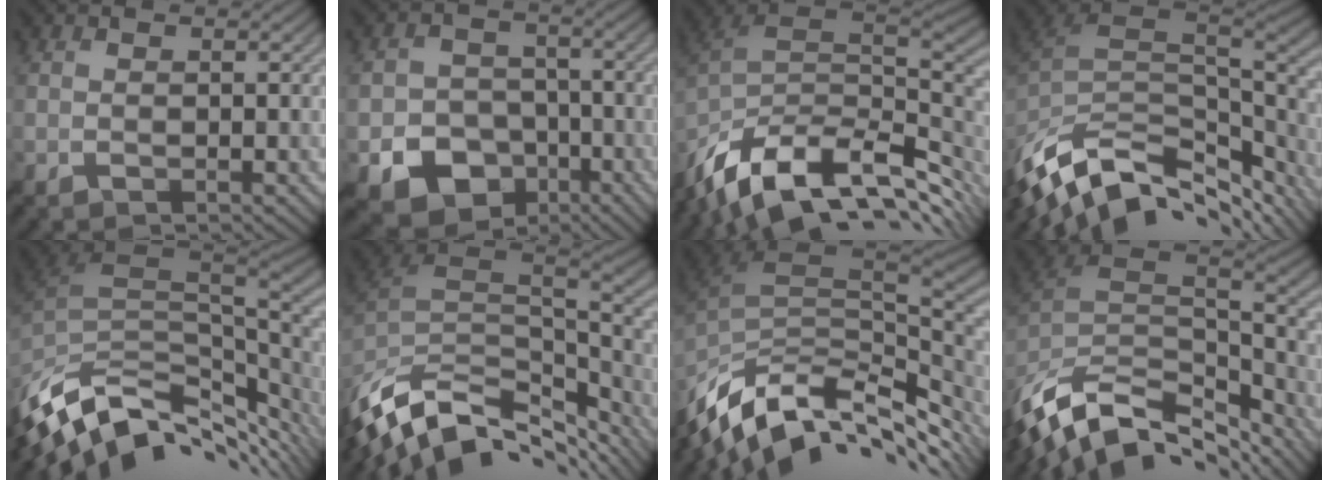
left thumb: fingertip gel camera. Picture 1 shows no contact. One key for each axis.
{"total": 10.3, "fx": -5.0, "fy": 8.2, "fz": 3.7, "tx": -0.075, "ty": -0.030, "tz": -0.096}
{"total": 15.3, "fx": -6.9, "fy": 7.5, "fz": 11.4, "tx": -0.256, "ty": -0.011, "tz": -0.127}
{"total": 13.5, "fx": -7.7, "fy": 6.5, "fz": 9.0, "tx": -0.215, "ty": -0.016, "tz": -0.127}
{"total": 12.7, "fx": -4.8, "fy": 6.7, "fz": 9.6, "tx": -0.210, "ty": -0.014, "tz": -0.080}
{"total": 13.3, "fx": -7.3, "fy": 6.5, "fz": 8.9, "tx": -0.217, "ty": -0.014, "tz": -0.121}
{"total": 14.4, "fx": -5.4, "fy": 7.2, "fz": 11.3, "tx": -0.247, "ty": -0.013, "tz": -0.092}
{"total": 14.5, "fx": -9.0, "fy": 6.6, "fz": 9.3, "tx": -0.237, "ty": -0.018, "tz": -0.150}